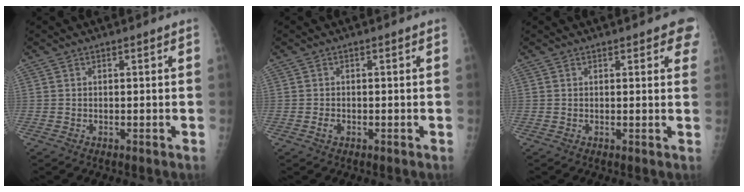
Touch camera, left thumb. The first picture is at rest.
{"total": 1.1, "force": [-0.4, 0.7, 0.7], "torque": [-0.015, 0.002, -0.008]}
{"total": 4.3, "force": [2.8, 1.6, 2.9], "torque": [-0.005, -0.001, 0.026]}